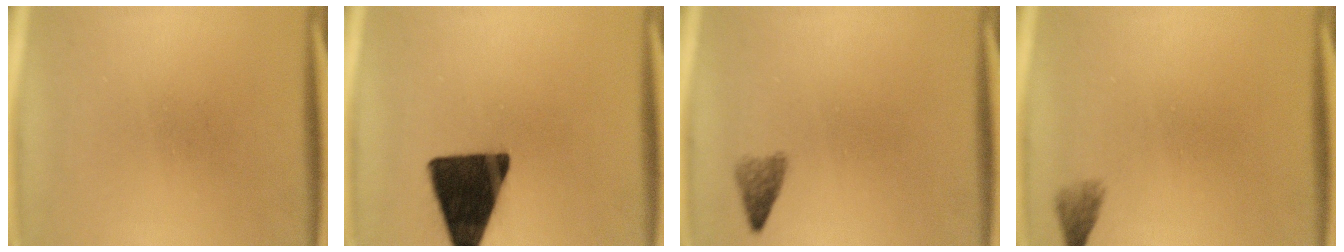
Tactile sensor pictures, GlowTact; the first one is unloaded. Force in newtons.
{"total": 16.8}
{"total": 1.9}
{"total": 1.5}